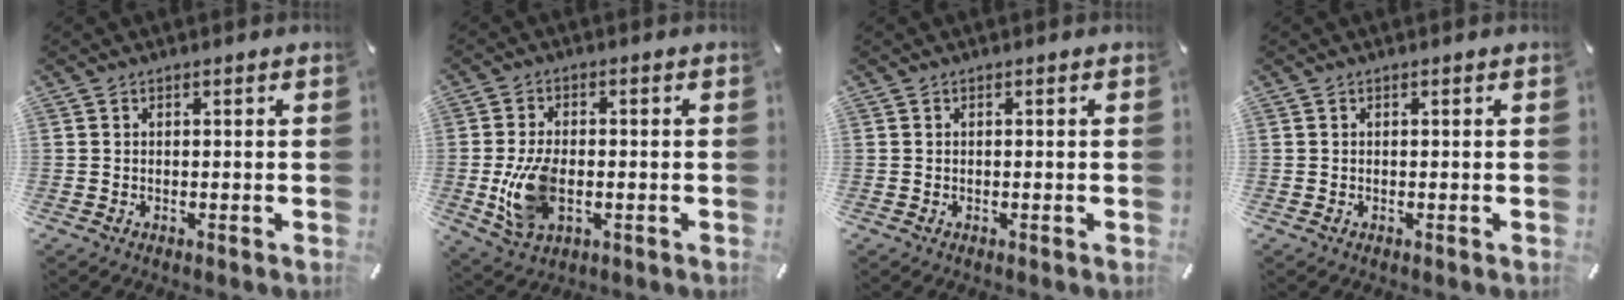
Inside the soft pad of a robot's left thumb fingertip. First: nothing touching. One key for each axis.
{"total": 10.7, "fx": -1.9, "fy": 6.3, "fz": 8.4, "tx": -0.179, "ty": -0.009, "tz": -0.033}
{"total": 0.0}
{"total": 0.0}